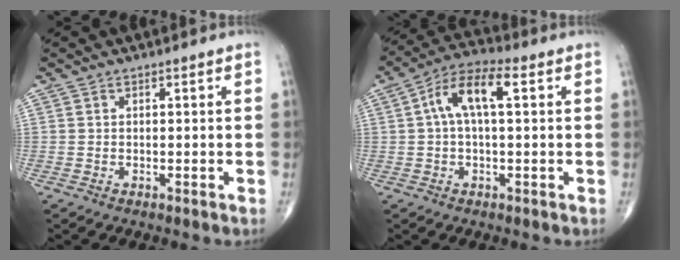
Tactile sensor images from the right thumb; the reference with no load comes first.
{"total": 9.3, "force": [2.0, 3.7, 8.3], "torque": [-0.164, 0.035, 0.028]}